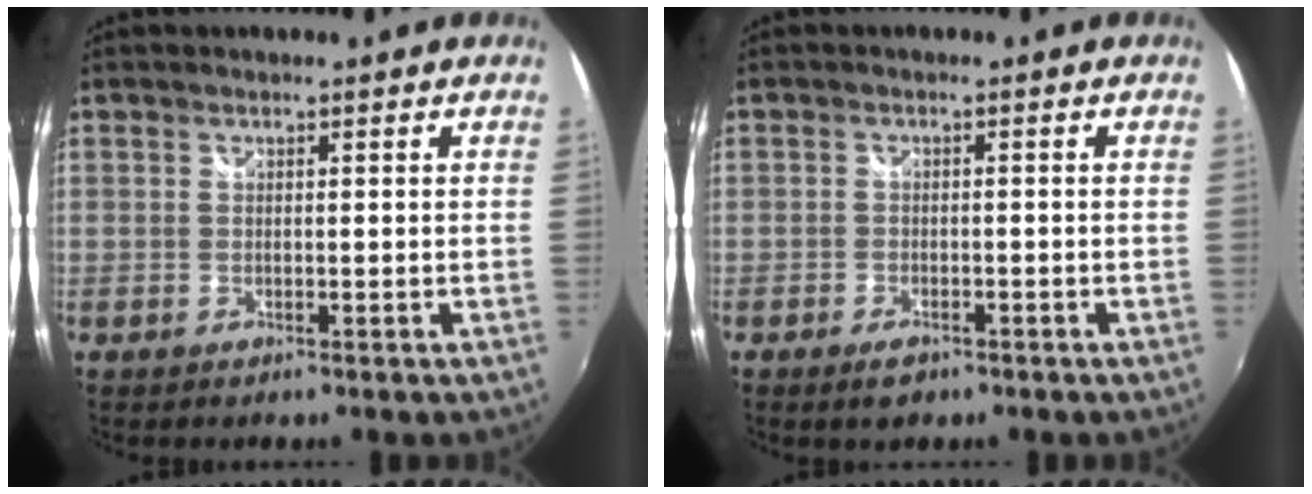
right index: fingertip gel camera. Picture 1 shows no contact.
{"total": 3.1, "force": [-2.1, 1.6, 1.6], "torque": [-0.038, -0.006, -0.037]}